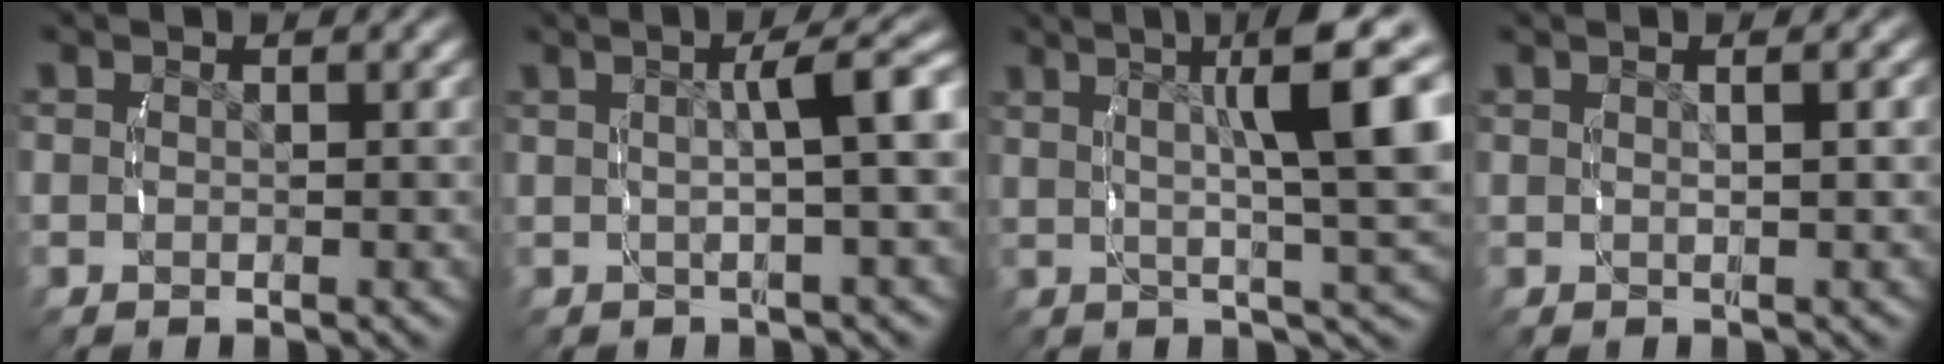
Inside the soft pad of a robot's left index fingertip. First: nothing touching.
{"total": 5.2, "force": [0.9, 1.5, 4.9], "torque": [-0.059, 0.026, 0.009]}
{"total": 11.5, "force": [4.7, 3.5, 9.9], "torque": [-0.112, 0.042, 0.057]}
{"total": 1.4, "force": [0.6, 0.0, 1.2], "torque": [-0.011, 0.008, 0.011]}